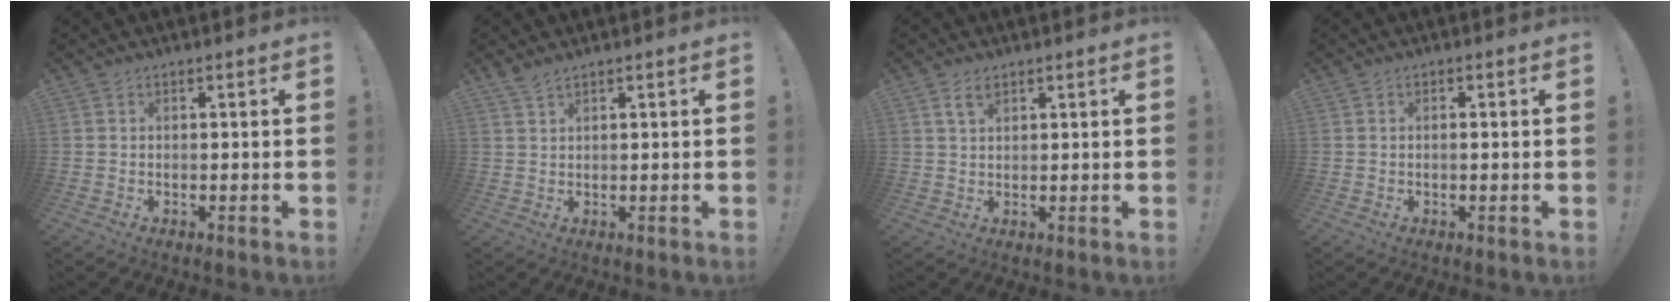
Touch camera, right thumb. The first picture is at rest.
{"total": 2.1, "force": [1.7, 0.3, 1.1], "torque": [-0.024, -0.009, 0.032]}
{"total": 3.4, "force": [2.0, 1.4, 2.4], "torque": [-0.041, -0.004, 0.035]}
{"total": 1.0, "force": [-0.3, 0.1, 0.9], "torque": [-0.010, -0.002, -0.008]}